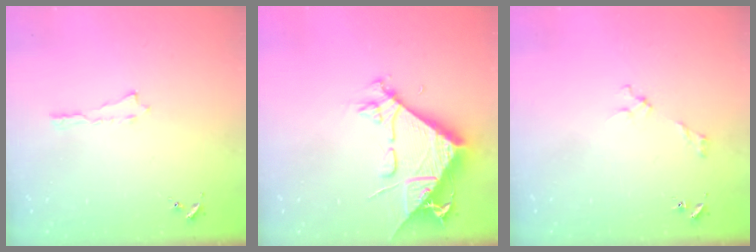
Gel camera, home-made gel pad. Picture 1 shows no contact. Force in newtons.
{"total": 10.1, "press": 10.0, "slide": 1.2}
{"total": 2.7, "press": 2.6, "slide": 0.3}